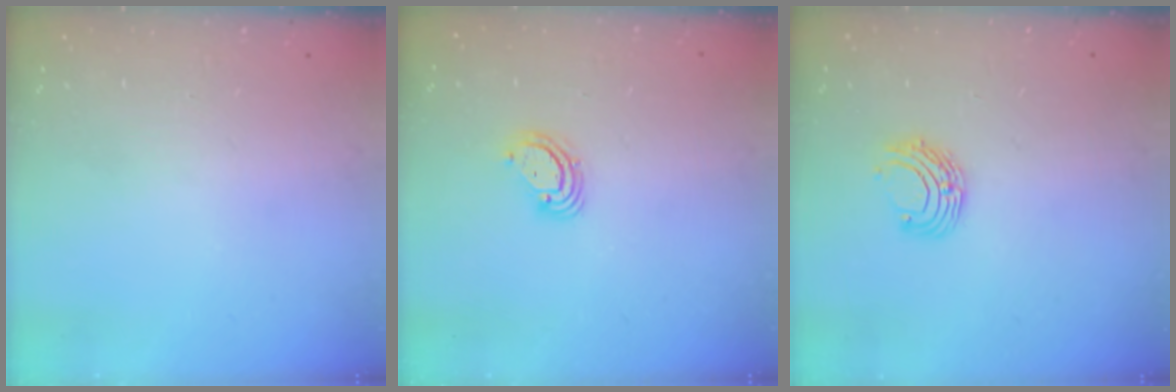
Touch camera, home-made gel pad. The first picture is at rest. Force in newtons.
{"total": 3.6, "press": 3.6, "slide": 0.3}
{"total": 6.7, "press": 6.6, "slide": 0.8}